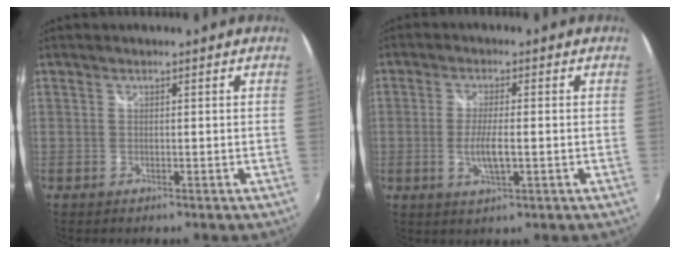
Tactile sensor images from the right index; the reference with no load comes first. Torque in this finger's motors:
{"motor_torque": [0.05, -0.02, 0.04, 0.03]}